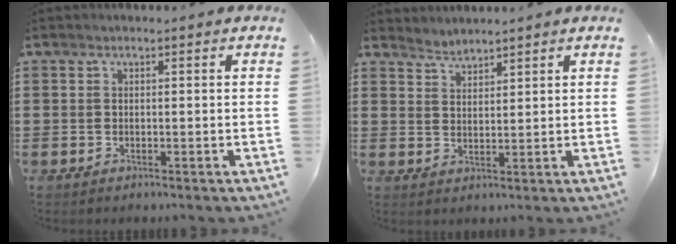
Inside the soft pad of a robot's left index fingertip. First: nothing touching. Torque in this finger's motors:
{"motor_torque": [-0.67, -0.66, -0.22, -0.04]}